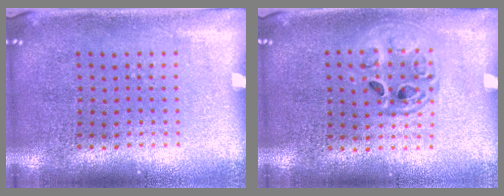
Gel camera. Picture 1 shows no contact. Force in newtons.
{"total": 1.5, "press": 1.3, "slide": 0.7}